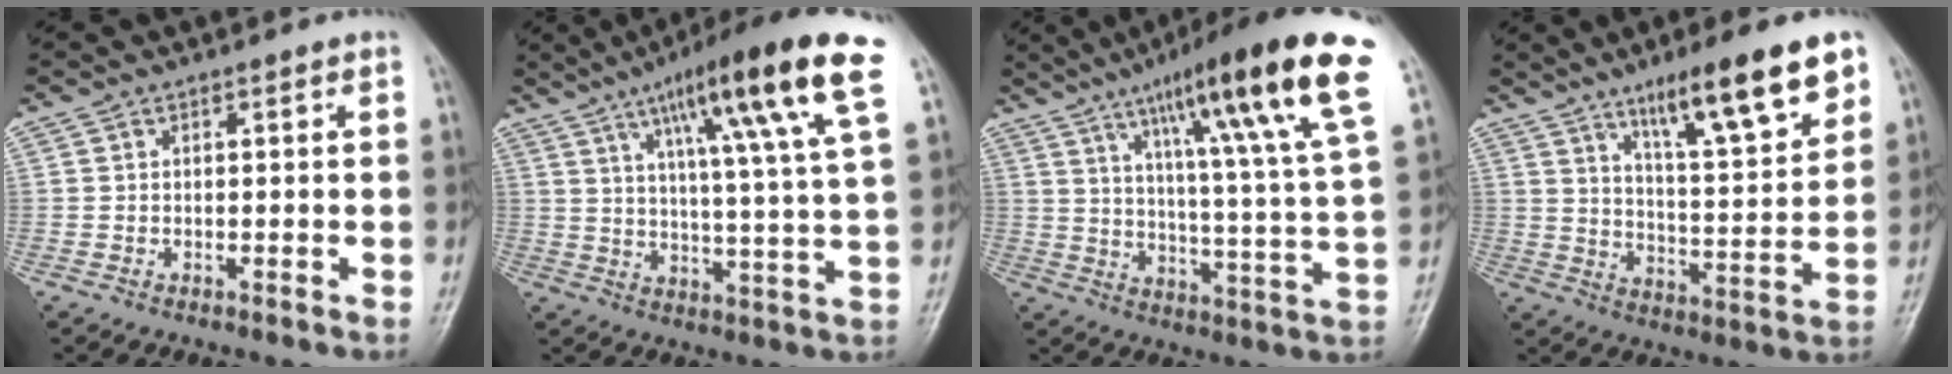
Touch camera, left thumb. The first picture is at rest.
{"total": 19.7, "force": [10.0, 1.5, 17.0], "torque": [-0.249, -0.027, 0.146]}
{"total": 23.5, "force": [13.1, 1.7, 19.4], "torque": [-0.277, -0.040, 0.190]}
{"total": 16.7, "force": [10.2, 3.1, 12.8], "torque": [-0.181, -0.050, 0.168]}